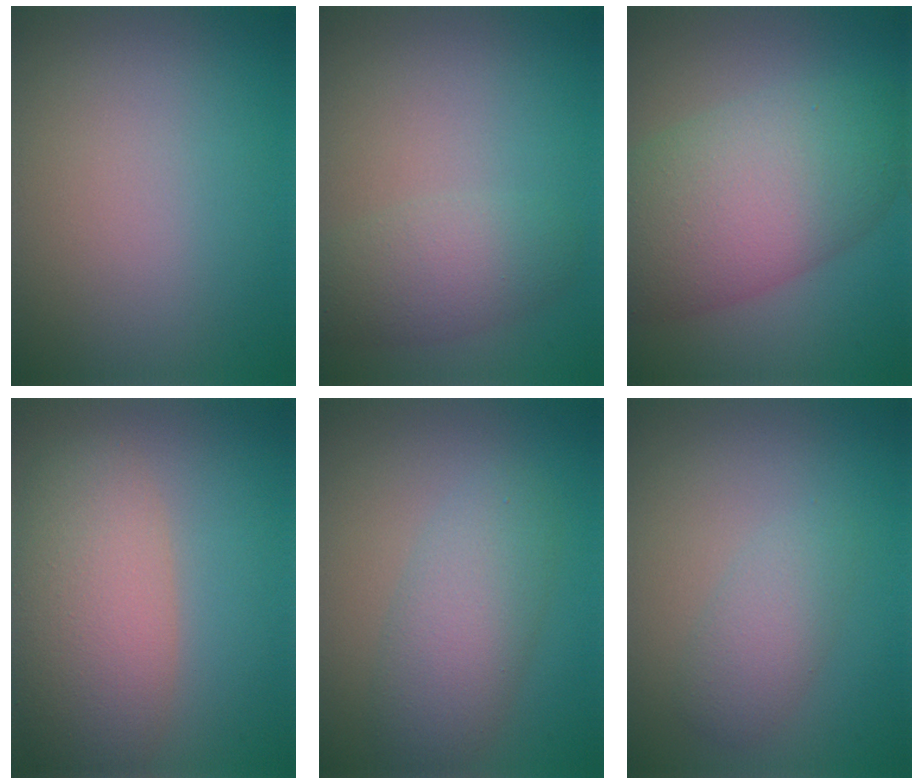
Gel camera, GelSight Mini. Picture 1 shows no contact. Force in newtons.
{"total": 3.4, "press": 3.4, "slide": 0.2}
{"total": 9.6, "press": 9.6, "slide": 0.2}
{"total": 6.8, "press": 6.8, "slide": 0.2}
{"total": 4.4, "press": 4.4, "slide": 0.1}
{"total": 2.5, "press": 2.5, "slide": 0.1}